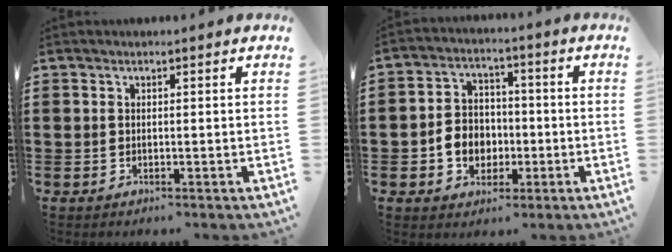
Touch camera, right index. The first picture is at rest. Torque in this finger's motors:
{"motor_torque": [1.35, 0.78, 0.65, 0.05]}